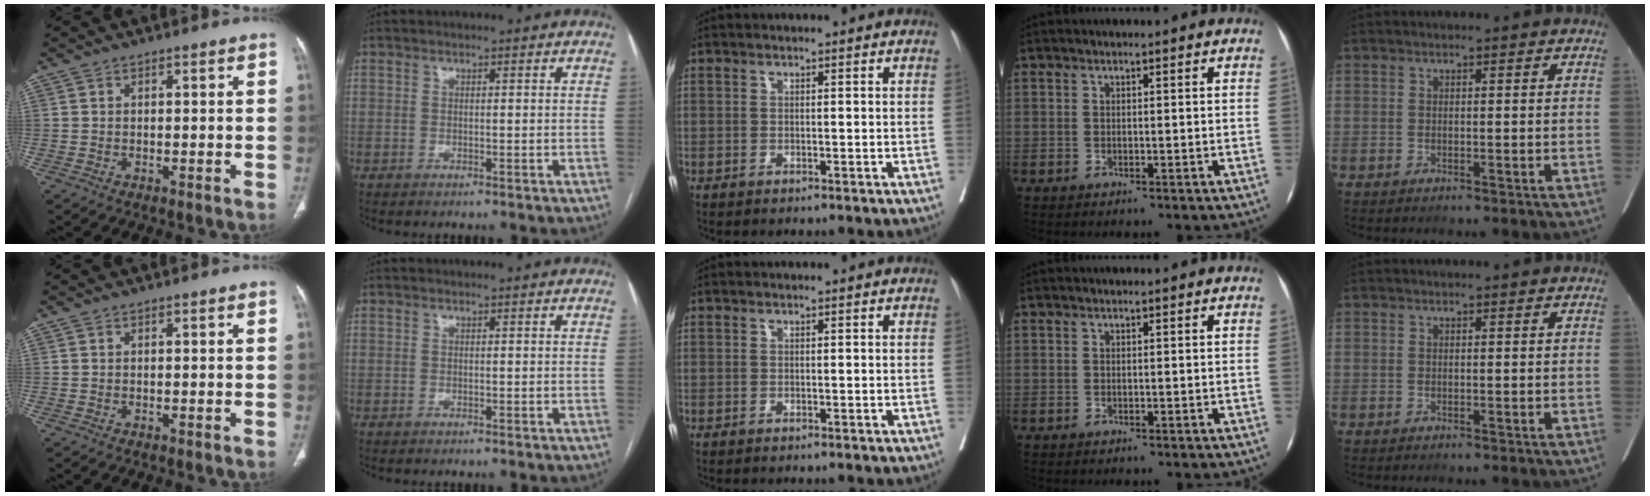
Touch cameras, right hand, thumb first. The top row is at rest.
{}